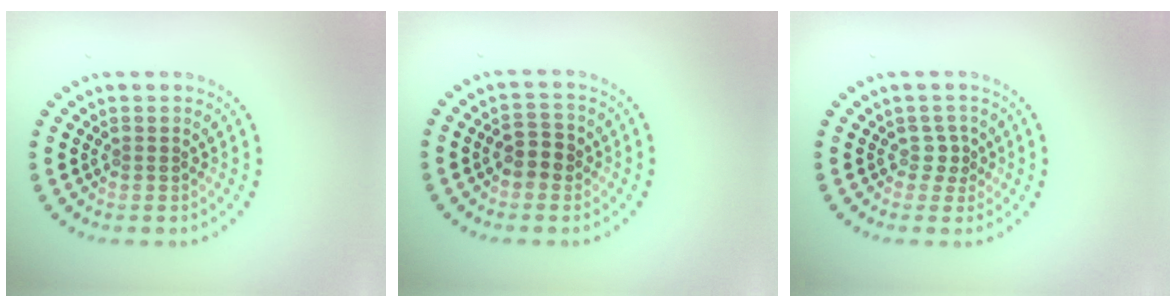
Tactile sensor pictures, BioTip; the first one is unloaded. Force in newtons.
{"total": 1.8, "press": 1.7, "slide": 0.5}
{"total": 1.1, "press": 0.8, "slide": 0.8}